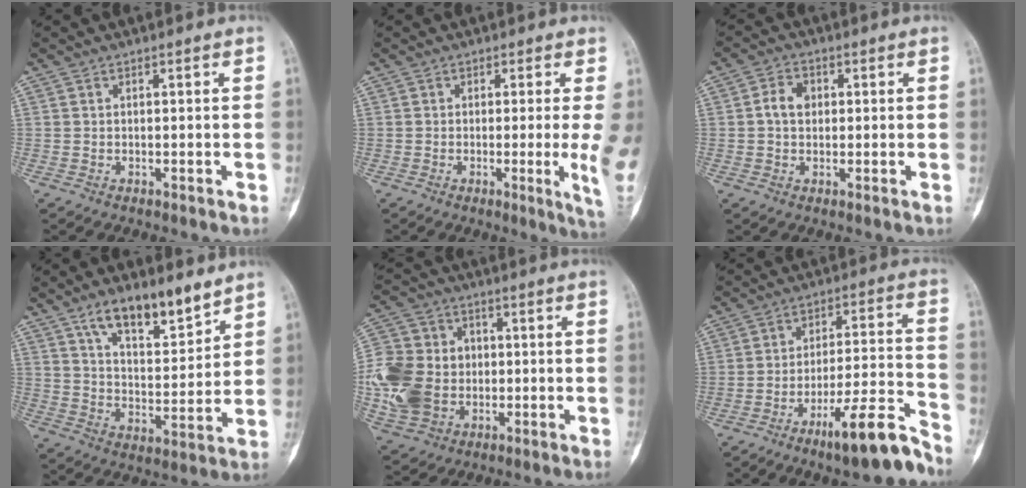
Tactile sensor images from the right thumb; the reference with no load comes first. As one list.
[{"total": 6.1, "force": [-0.1, -0.2, 6.0], "torque": [-0.080, -0.013, -0.003]}, {"total": 4.2, "force": [0.5, 3.3, 2.6], "torque": [-0.043, 0.012, 0.006]}, {"total": 13.4, "force": [9.2, 4.9, 8.4], "torque": [-0.112, -0.057, 0.163]}, {"total": 19.6, "force": [-1.6, 15.8, 11.5], "torque": [-0.245, 0.015, -0.018]}, {"total": 13.8, "force": [-9.8, 2.4, 9.4], "torque": [-0.135, 0.079, -0.158]}]